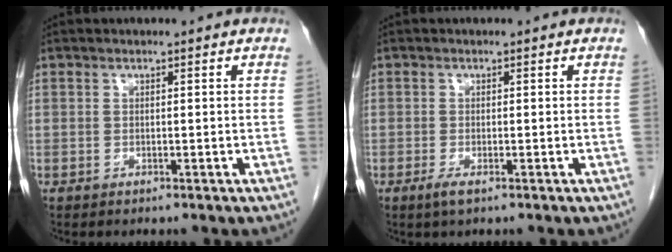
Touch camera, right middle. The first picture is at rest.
{"total": 1.6, "force": [-0.9, 0.3, 1.3], "torque": [-0.029, -0.004, -0.017]}